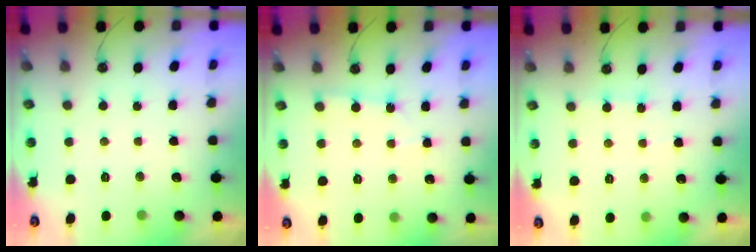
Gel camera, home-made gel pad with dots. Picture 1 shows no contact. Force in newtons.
{"total": 1.5, "press": 1.5, "slide": 0.2}
{"total": 2.9, "press": 2.9, "slide": 0.5}